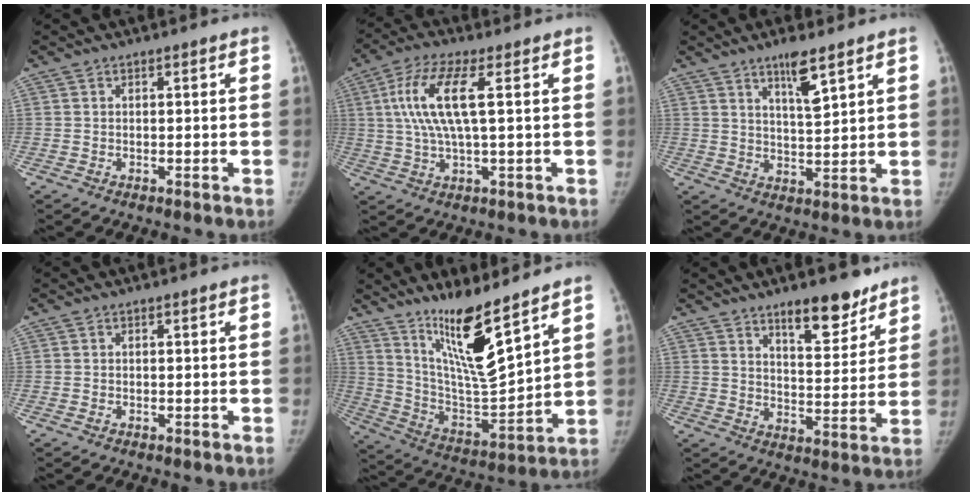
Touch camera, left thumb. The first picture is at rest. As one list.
[{"total": 10.6, "force": [2.2, 2.6, 10.1], "torque": [-0.234, 0.010, 0.042]}, {"total": 6.2, "force": [4.0, 1.1, 4.6], "torque": [-0.074, -0.029, 0.072]}, {"total": 0.6, "force": [-0.4, 0.4, 0.1], "torque": [-0.001, 0.002, -0.007]}, {"total": 15.9, "force": [11.0, 2.4, 11.3], "torque": [-0.179, -0.086, 0.214]}, {"total": 11.0, "force": [8.1, 3.9, 6.3], "torque": [-0.061, -0.060, 0.126]}]